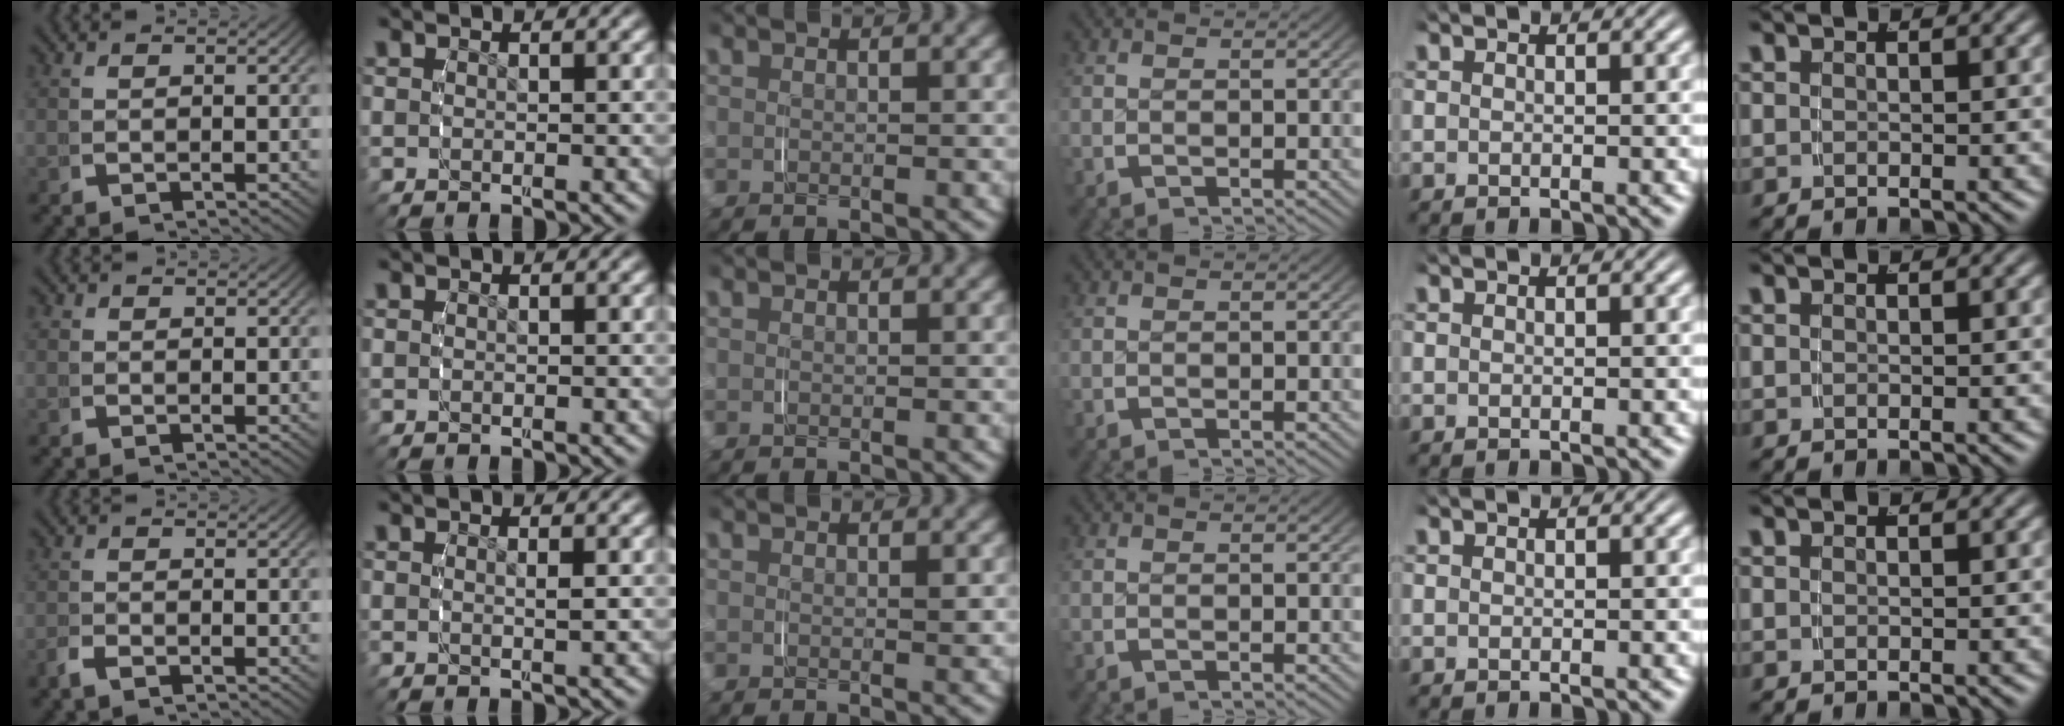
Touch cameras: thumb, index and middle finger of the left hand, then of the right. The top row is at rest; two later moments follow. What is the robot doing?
{"motion": "grasp_and_lifting", "object": "toothpaste"}